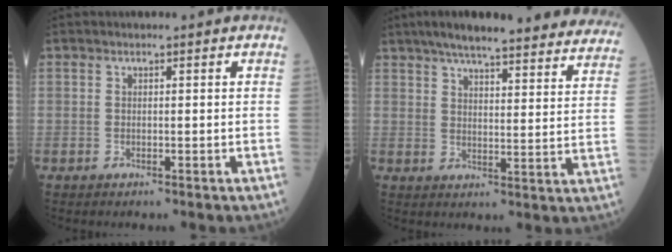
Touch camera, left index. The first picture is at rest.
{"total": 27.9, "force": [24.7, 4.1, 12.4], "torque": [-0.174, -0.025, 0.297]}